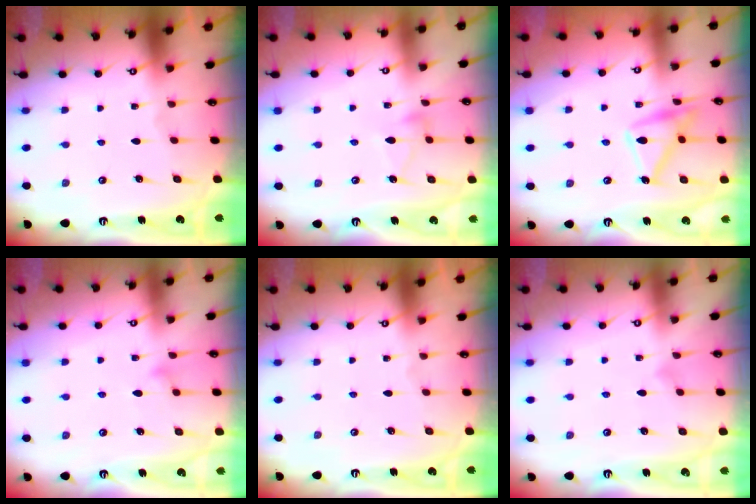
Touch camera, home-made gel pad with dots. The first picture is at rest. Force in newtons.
{"total": 4.6, "press": 4.6, "slide": 0.3}
{"total": 14.4, "press": 14.4, "slide": 0.7}
{"total": 10.2, "press": 10.1, "slide": 0.5}
{"total": 0.0}
{"total": 3.7, "press": 3.7, "slide": 0.3}